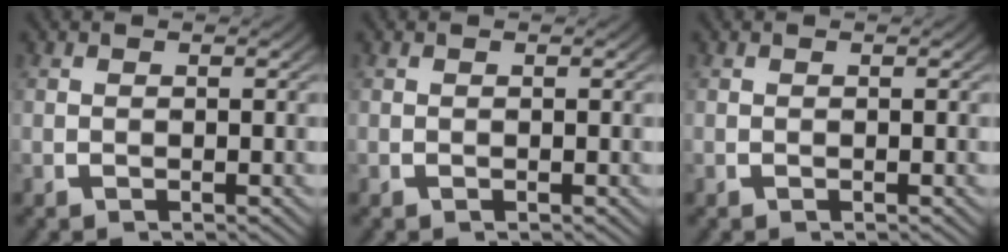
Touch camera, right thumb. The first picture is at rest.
{"total": 0.0}
{"total": 0.0}